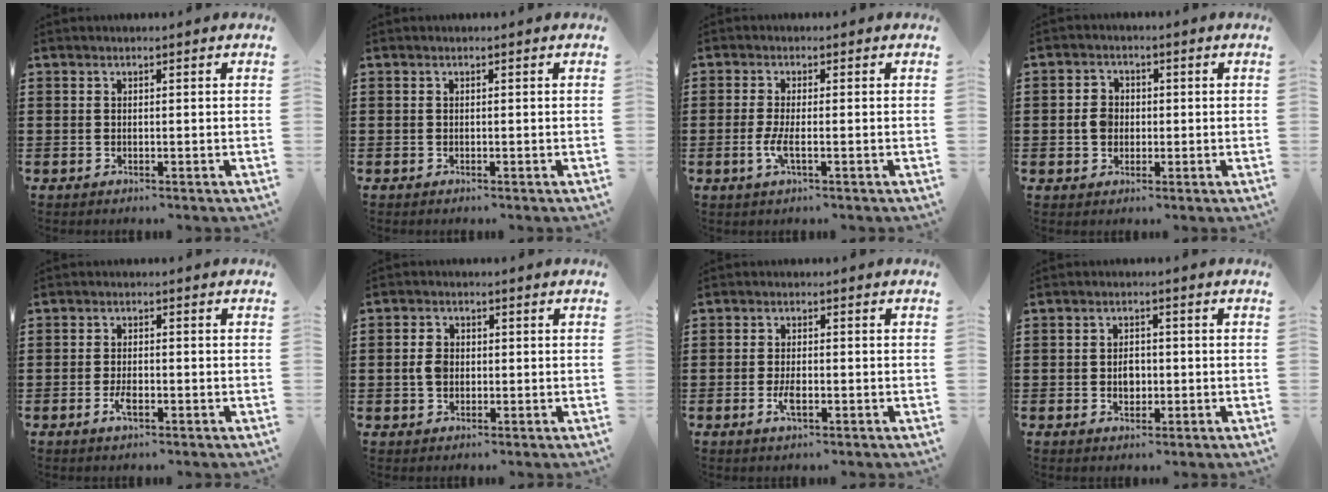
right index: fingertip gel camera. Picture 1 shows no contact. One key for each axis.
{"total": 0.0}
{"total": 3.3, "fx": -1.0, "fy": 0.6, "fz": 3.1, "tx": -0.075, "ty": -0.010, "tz": -0.024}
{"total": 3.6, "fx": -0.2, "fy": 3.1, "fz": 1.9, "tx": -0.045, "ty": 0.010, "tz": -0.007}
{"total": 2.8, "fx": -1.1, "fy": 1.0, "fz": 2.3, "tx": -0.049, "ty": -0.002, "tz": -0.022}
{"total": 3.2, "fx": -0.1, "fy": 2.4, "fz": 2.2, "tx": -0.054, "ty": 0.005, "tz": -0.005}
{"total": 2.9, "fx": -0.9, "fy": 1.0, "fz": 2.6, "tx": -0.054, "ty": -0.005, "tz": -0.018}
{"total": 2.8, "fx": -0.4, "fy": 1.9, "fz": 2.1, "tx": -0.026, "ty": -0.002, "tz": -0.011}